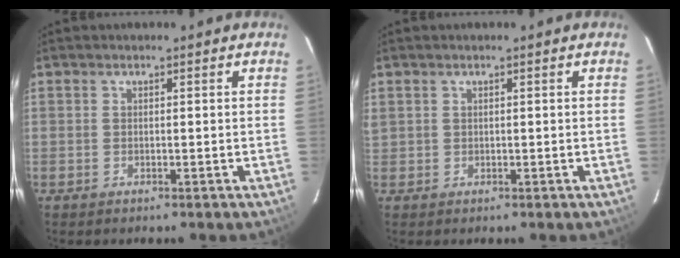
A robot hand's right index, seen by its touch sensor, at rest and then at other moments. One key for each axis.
{"total": 0.7, "fx": 0.4, "fy": 0.6, "fz": 0.2, "tx": -0.004, "ty": 0.005, "tz": 0.007}